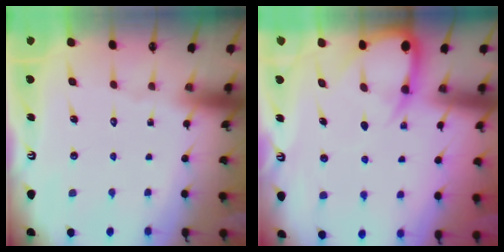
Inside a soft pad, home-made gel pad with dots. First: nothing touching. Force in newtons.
{"total": 6.6, "press": 6.6, "slide": 0.8}